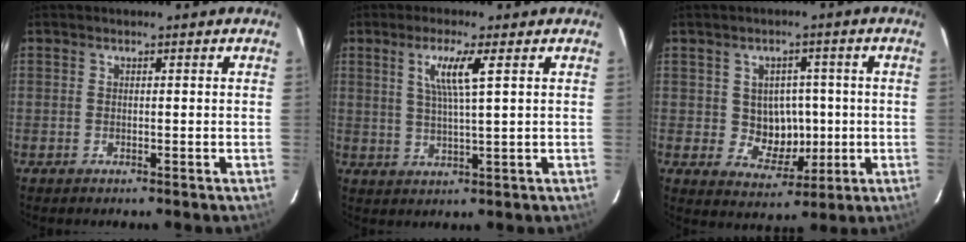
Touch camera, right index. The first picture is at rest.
{"total": 5.8, "force": [2.3, -0.3, 5.3], "torque": [-0.101, -0.002, 0.043]}
{"total": 7.0, "force": [-0.1, 6.2, 3.2], "torque": [-0.059, 0.008, 0.012]}